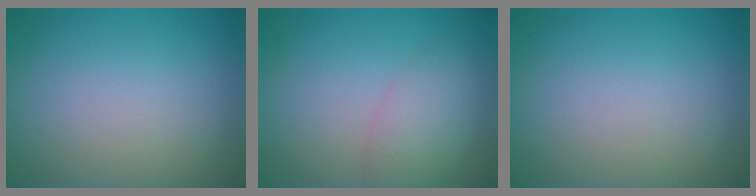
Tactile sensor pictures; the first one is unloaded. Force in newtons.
{"total": 3.3, "press": 3.3, "slide": 0.2}
{"total": 0.0}